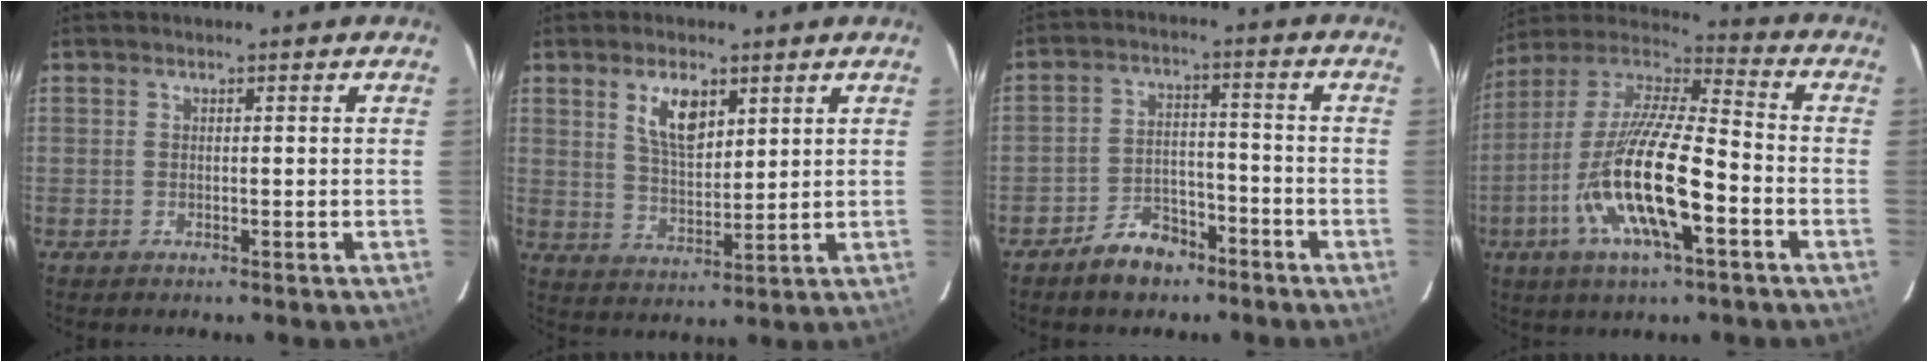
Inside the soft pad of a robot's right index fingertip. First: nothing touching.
{"total": 7.6, "force": [3.8, 3.5, 5.6], "torque": [-0.100, 0.004, 0.076]}
{"total": 7.7, "force": [-5.7, 4.3, 3.0], "torque": [-0.068, 0.023, -0.081]}
{"total": 19.8, "force": [-7.2, 4.9, 17.8], "torque": [-0.347, -0.024, -0.141]}